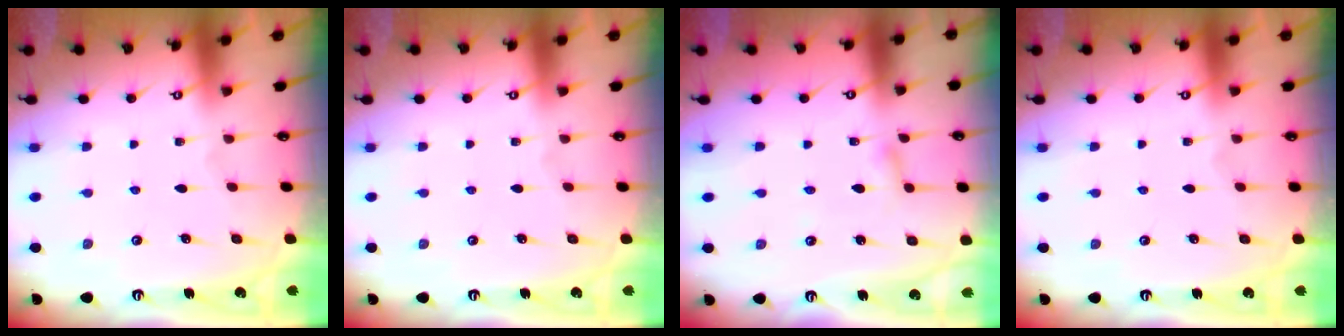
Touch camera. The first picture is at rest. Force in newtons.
{"total": 0.0}
{"total": 2.7, "press": 2.7, "slide": 0.2}
{"total": 0.0}